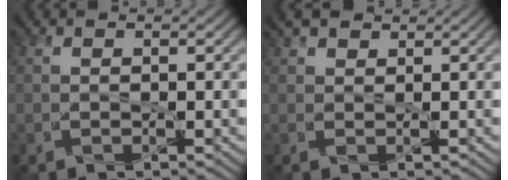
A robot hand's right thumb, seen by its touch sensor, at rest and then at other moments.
{"total": 2.7, "force": [2.0, 1.3, 1.2], "torque": [-0.031, 0.011, 0.039]}